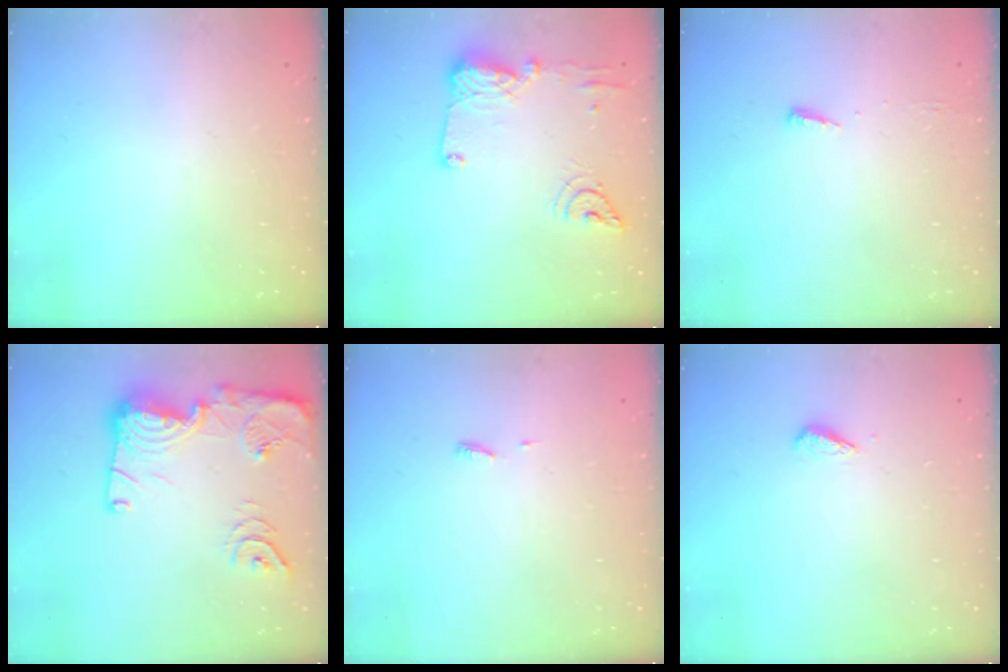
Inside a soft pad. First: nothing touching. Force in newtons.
{"total": 14.2, "press": 14.0, "slide": 1.8}
{"total": 3.7, "press": 3.7, "slide": 0.5}
{"total": 21.3, "press": 21.2, "slide": 1.9}
{"total": 3.9, "press": 3.9, "slide": 0.6}
{"total": 3.0, "press": 2.9, "slide": 0.6}